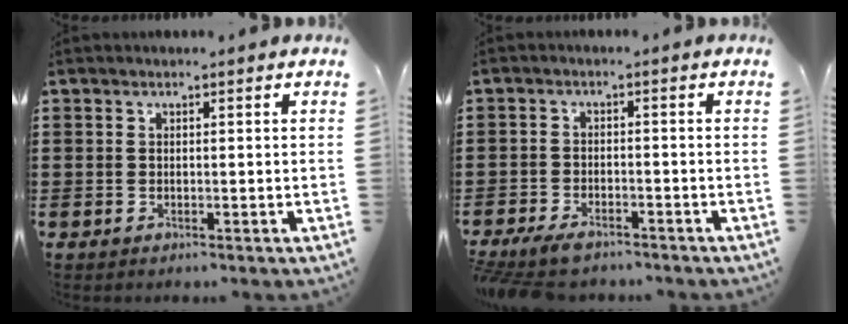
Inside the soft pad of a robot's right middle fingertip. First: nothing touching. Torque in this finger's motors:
{"motor_torque": [2.14, 0.00, 0.76, 0.21]}